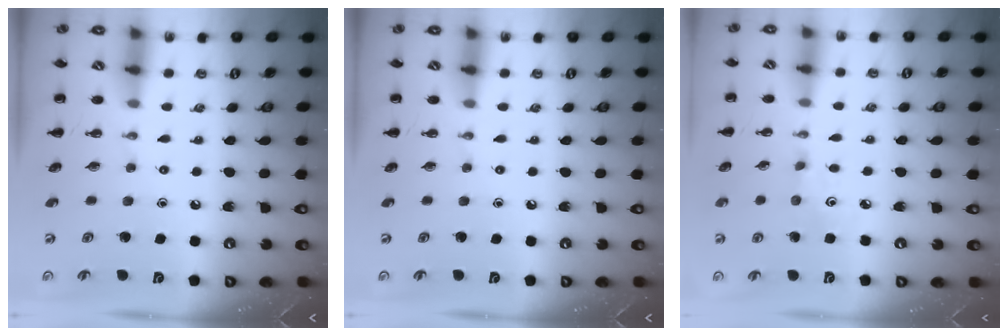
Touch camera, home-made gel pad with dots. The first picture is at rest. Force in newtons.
{"total": 0.0}
{"total": 2.6, "press": 2.5, "slide": 0.7}